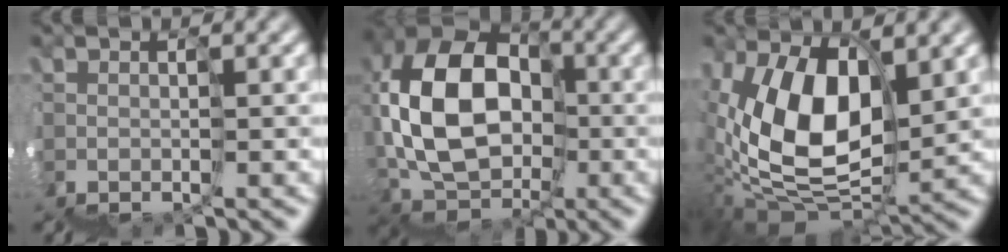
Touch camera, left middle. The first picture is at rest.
{"total": 8.9, "force": [2.0, 6.7, 5.5], "torque": [-0.119, 0.057, 0.012]}
{"total": 8.6, "force": [3.7, 4.6, 6.3], "torque": [-0.115, 0.034, 0.054]}